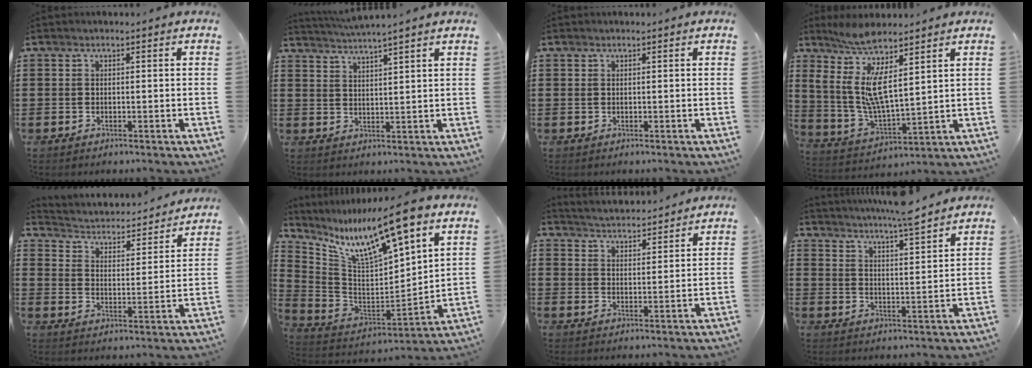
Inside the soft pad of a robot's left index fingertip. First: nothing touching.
{"total": 3.1, "force": [2.9, -0.9, 0.5], "torque": [-0.020, -0.015, 0.051]}
{"total": 0.0}
{"total": 9.5, "force": [4.8, 2.3, 7.9], "torque": [-0.184, -0.034, 0.082]}
{"total": 2.2, "force": [2.1, 0.4, 0.2], "torque": [-0.022, -0.027, 0.024]}
{"total": 13.1, "force": [8.8, 2.4, 9.4], "torque": [-0.191, -0.055, 0.144]}
{"total": 3.6, "force": [3.6, -0.2, 0.0], "torque": [-0.015, -0.024, 0.061]}
{"total": 5.1, "force": [4.8, -0.7, 1.6], "torque": [-0.049, -0.032, 0.080]}